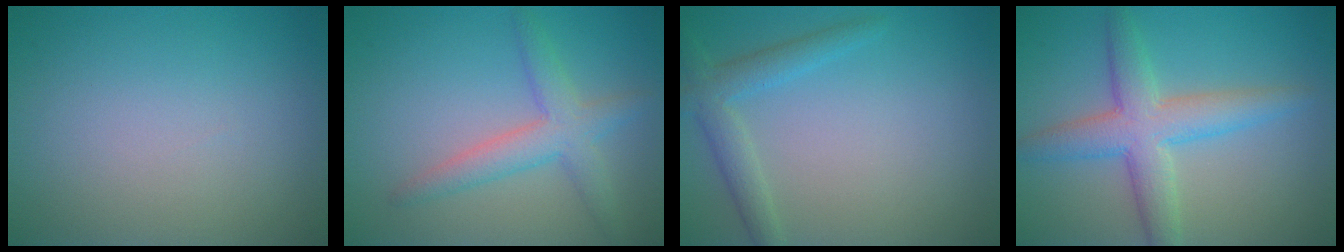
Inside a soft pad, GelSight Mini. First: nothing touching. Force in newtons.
{"total": 3.5, "press": 3.4, "slide": 0.3}
{"total": 2.7, "press": 2.7, "slide": 0.1}
{"total": 5.2, "press": 5.2, "slide": 0.2}